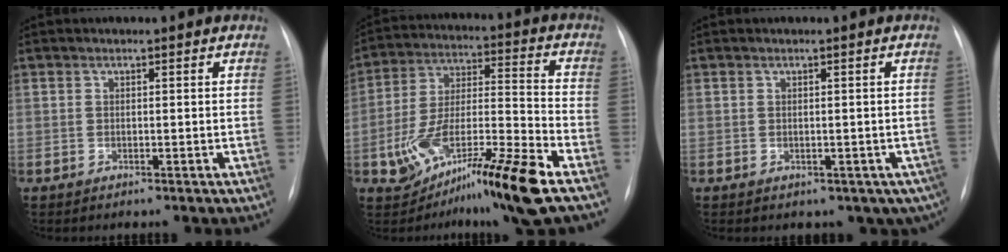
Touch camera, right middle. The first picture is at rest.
{"total": 16.7, "force": [-9.2, 1.6, 13.8], "torque": [-0.253, 0.001, -0.152]}
{"total": 7.0, "force": [-3.8, 4.9, 3.3], "torque": [-0.012, 0.016, -0.044]}